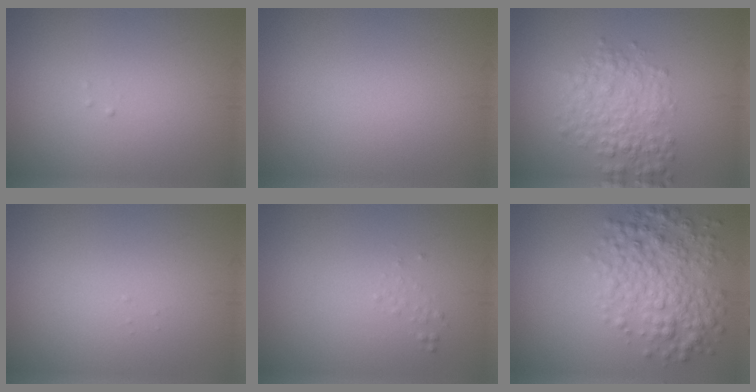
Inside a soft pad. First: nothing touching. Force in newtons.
{"total": 0.0}
{"total": 4.0, "press": 4.0, "slide": 0.1}
{"total": 0.0}
{"total": 0.6, "press": 0.6, "slide": 0.1}
{"total": 5.5, "press": 5.5, "slide": 0.1}